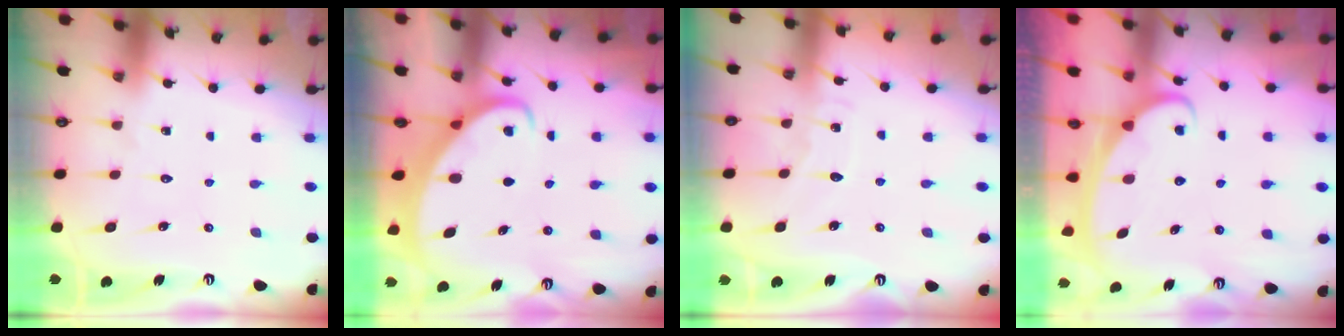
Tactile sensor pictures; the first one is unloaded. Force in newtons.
{"total": 2.7, "press": 2.7, "slide": 0.3}
{"total": 5.0, "press": 4.9, "slide": 0.4}
{"total": 2.4, "press": 2.4, "slide": 0.3}